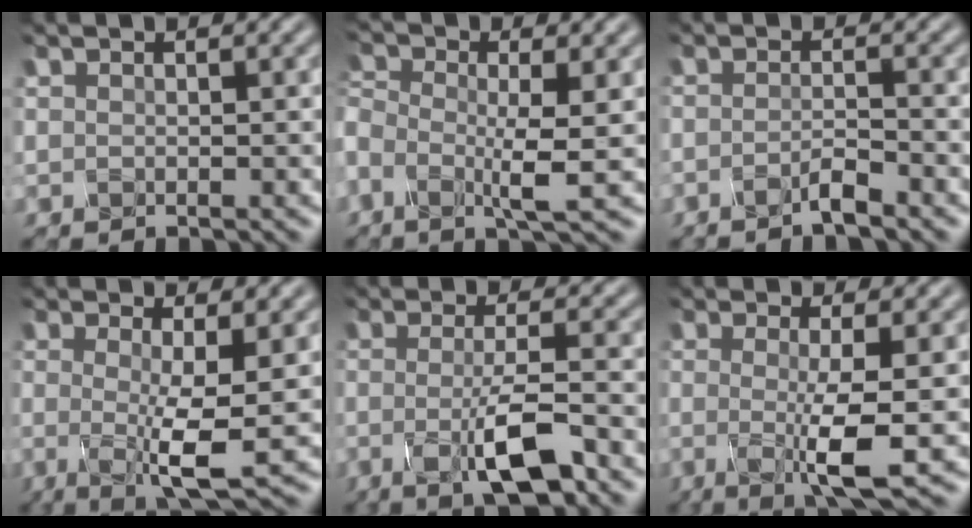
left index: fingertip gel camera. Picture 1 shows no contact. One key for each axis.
{"total": 5.0, "fx": -1.7, "fy": 1.3, "fz": 4.5, "tx": -0.089, "ty": -0.003, "tz": -0.043}
{"total": 2.1, "fx": -1.8, "fy": 0.1, "fz": 1.0, "tx": -0.014, "ty": -0.004, "tz": -0.039}
{"total": 5.7, "fx": -0.7, "fy": 1.0, "fz": 5.5, "tx": -0.081, "ty": -0.014, "tz": -0.013}
{"total": 5.1, "fx": -2.1, "fy": 1.0, "fz": 4.5, "tx": -0.074, "ty": -0.012, "tz": -0.038}
{"total": 5.2, "fx": -1.3, "fy": 0.6, "fz": 5.0, "tx": -0.084, "ty": -0.012, "tz": -0.023}